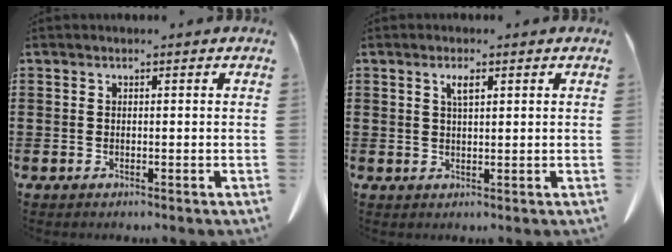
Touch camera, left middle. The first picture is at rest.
{"total": 2.1, "force": [1.0, 0.5, 1.8], "torque": [-0.038, 0.001, 0.017]}